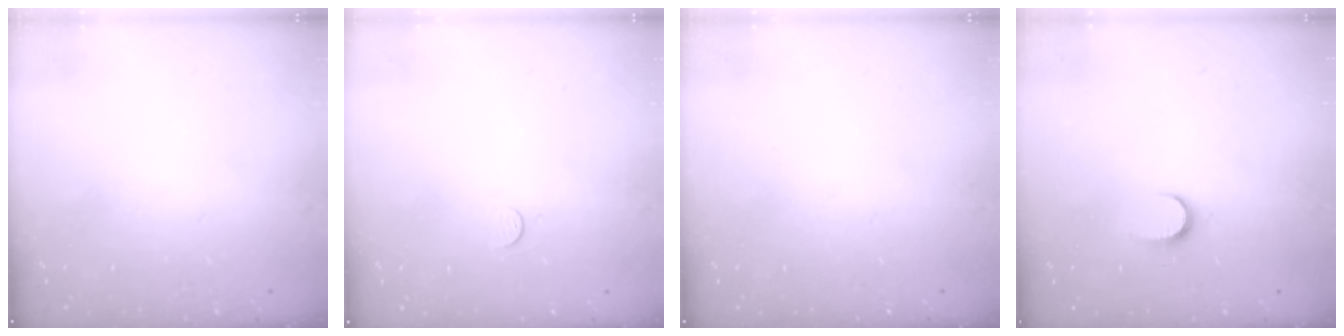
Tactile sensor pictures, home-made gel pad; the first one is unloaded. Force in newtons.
{"total": 3.5, "press": 3.5, "slide": 0.4}
{"total": 0.0}
{"total": 5.7, "press": 5.7, "slide": 0.6}